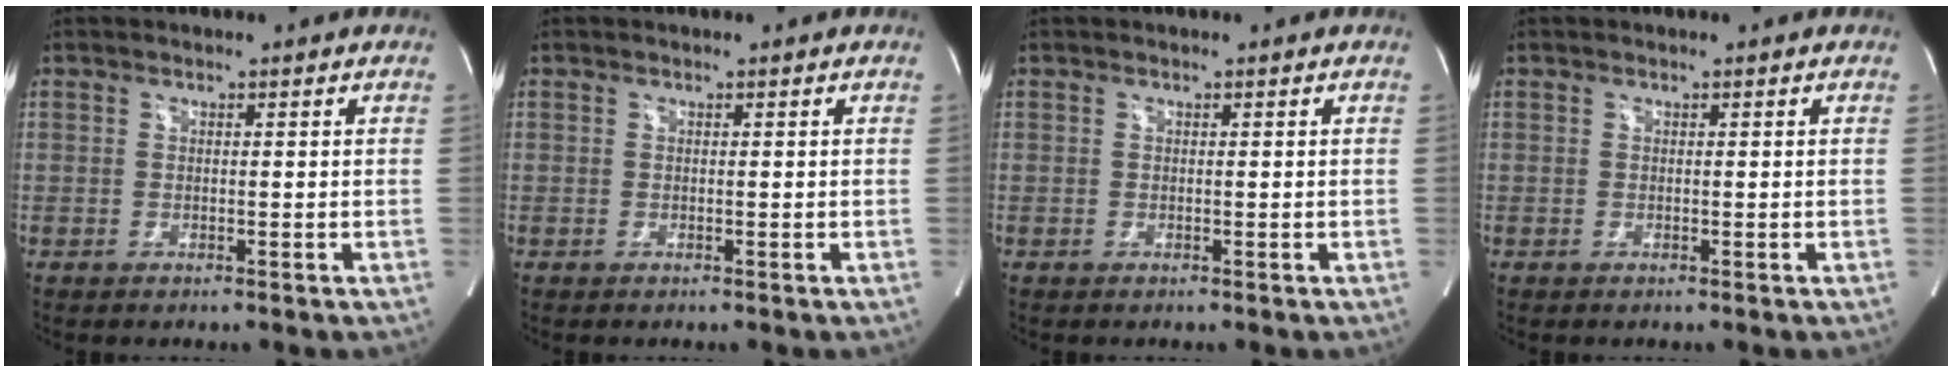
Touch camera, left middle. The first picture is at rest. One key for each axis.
{"total": 0.0}
{"total": 0.0}
{"total": 0.0}